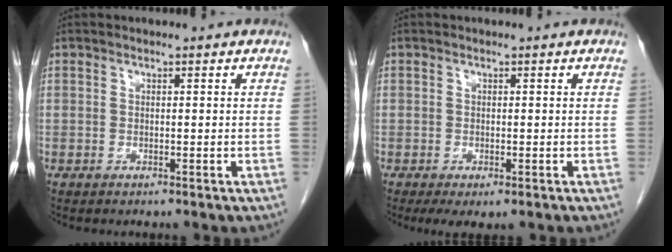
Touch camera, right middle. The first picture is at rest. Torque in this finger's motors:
{"motor_torque": [0.79, -0.50, 0.03, 0.05]}